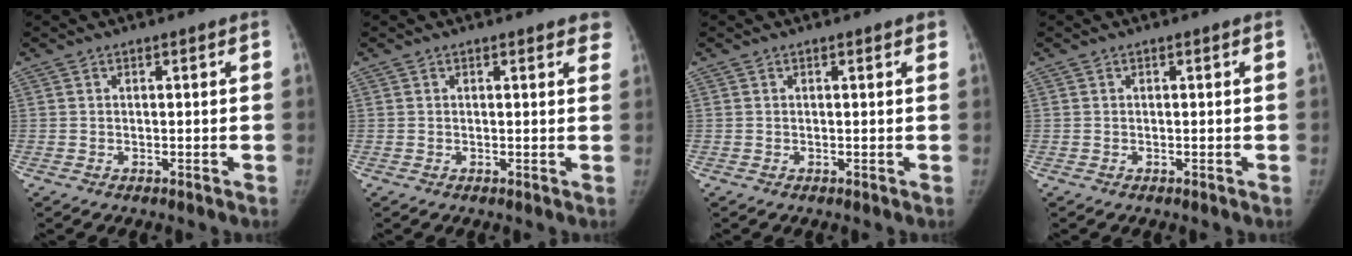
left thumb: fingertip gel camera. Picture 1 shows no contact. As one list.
[{"total": 3.1, "force": [2.5, 1.1, 1.4], "torque": [0.007, -0.004, 0.018]}, {"total": 0.9, "force": [0.7, 0.3, 0.6], "torque": [-0.007, 0.000, 0.007]}, {"total": 0.0}]